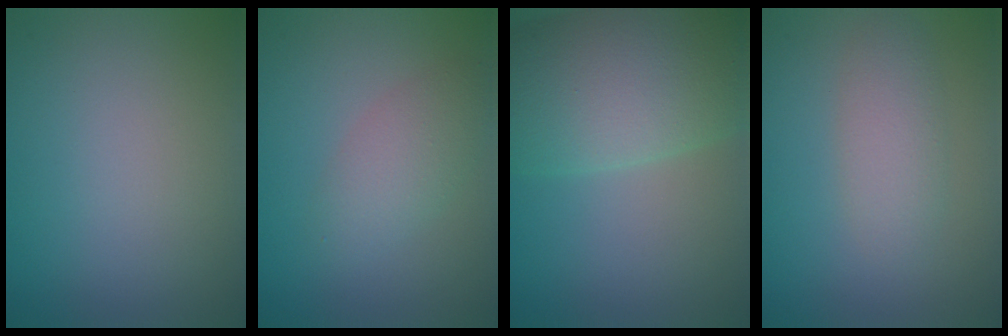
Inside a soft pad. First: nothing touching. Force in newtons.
{"total": 2.9, "press": 2.9, "slide": 0.2}
{"total": 10.6, "press": 10.5, "slide": 0.4}
{"total": 2.6, "press": 2.6, "slide": 0.1}